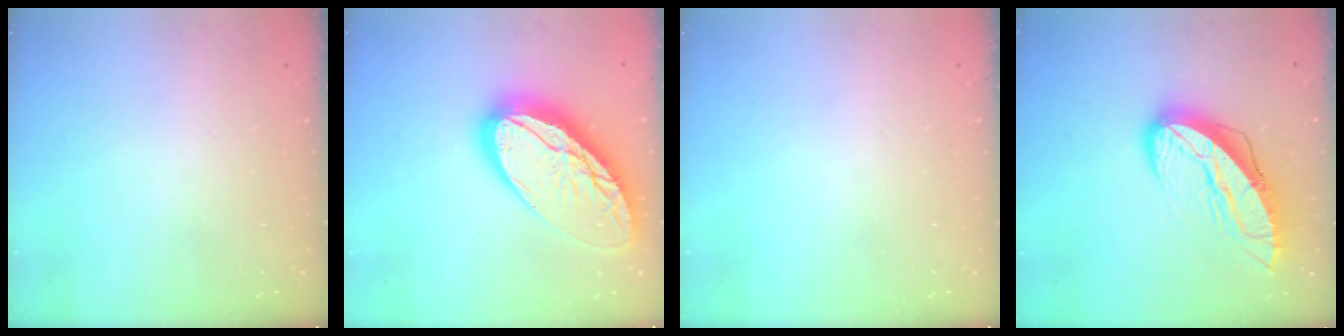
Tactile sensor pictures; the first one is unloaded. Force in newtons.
{"total": 23.5, "press": 23.5, "slide": 1.7}
{"total": 0.0}
{"total": 12.4, "press": 12.3, "slide": 1.3}